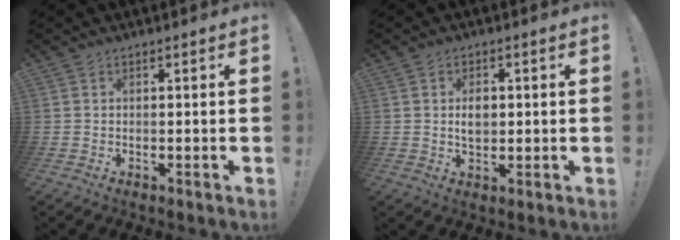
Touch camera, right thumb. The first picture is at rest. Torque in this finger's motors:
{"motor_torque": [-0.05, 0.08, 0.37, -0.13, 0.01]}